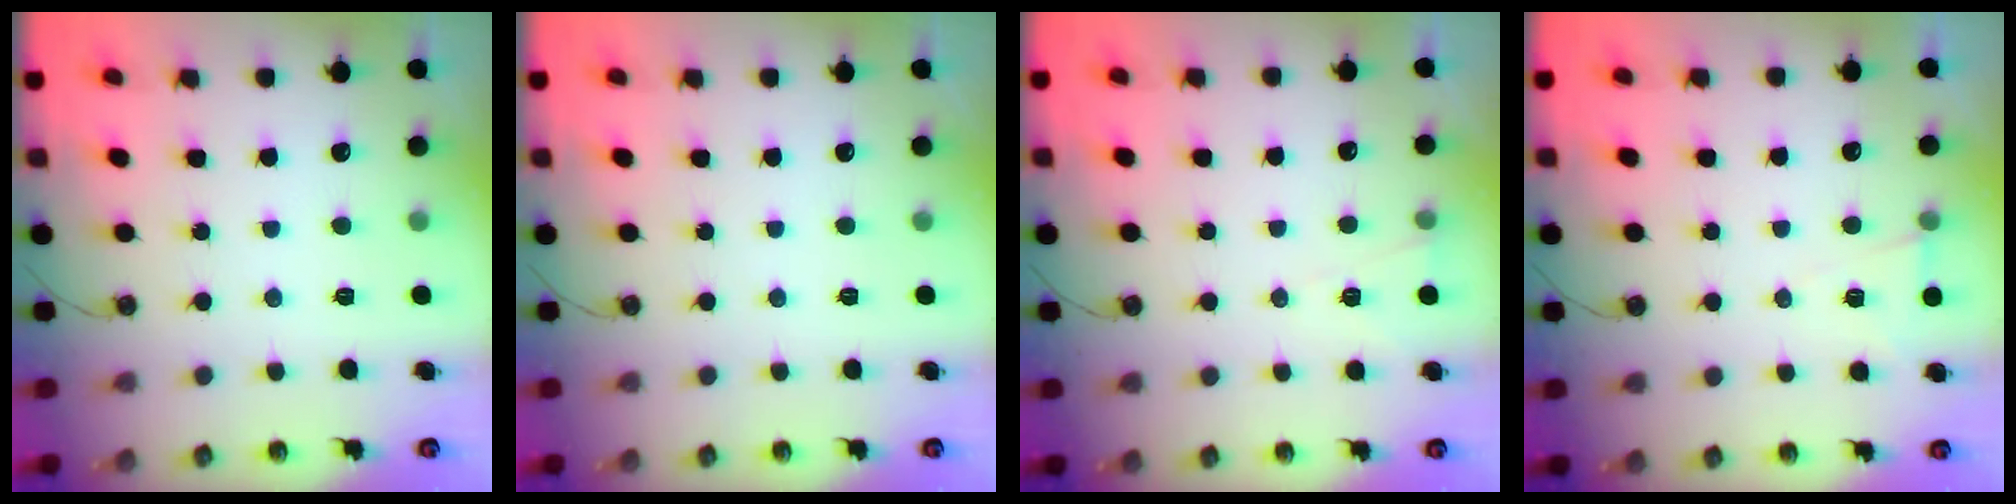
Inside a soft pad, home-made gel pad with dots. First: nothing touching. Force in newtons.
{"total": 0.0}
{"total": 4.9, "press": 2.4, "slide": 4.3}
{"total": 5.4, "press": 3.1, "slide": 4.5}